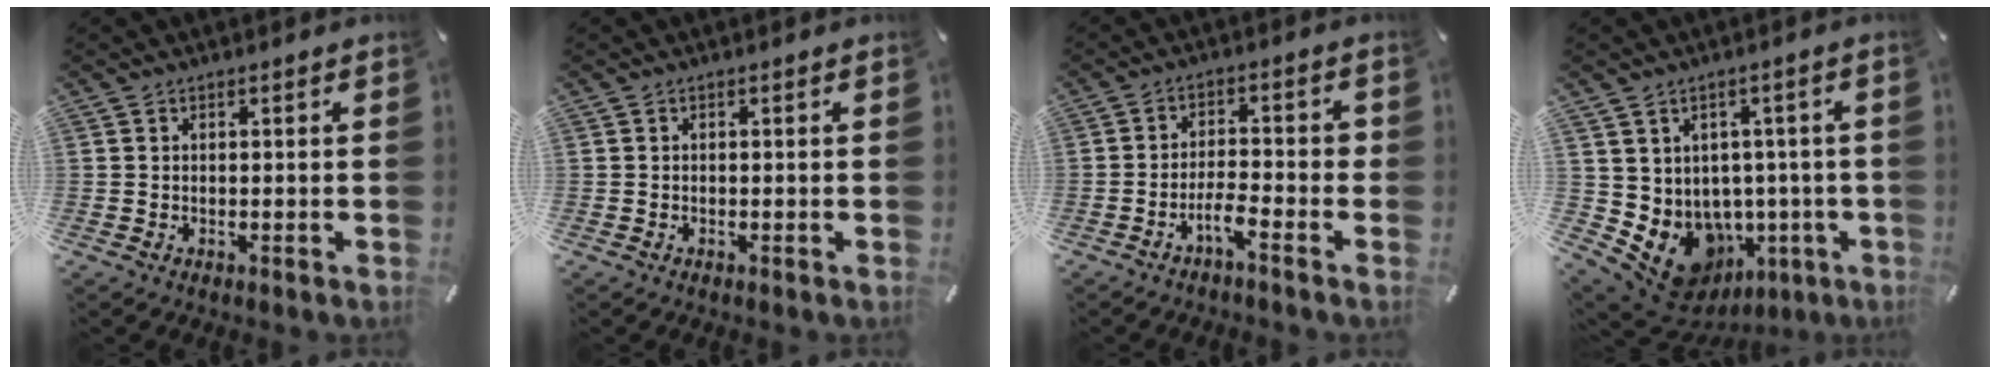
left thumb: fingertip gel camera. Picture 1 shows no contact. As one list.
[{"total": 0.0}, {"total": 5.1, "force": [-3.1, 1.4, 3.7], "torque": [-0.074, 0.010, -0.059]}, {"total": 9.3, "force": [-2.8, 7.8, 4.1], "torque": [-0.086, -0.015, -0.034]}]